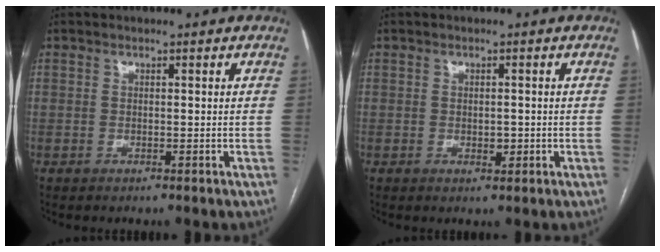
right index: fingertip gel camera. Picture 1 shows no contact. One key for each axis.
{"total": 1.8, "fx": -0.3, "fy": 0.9, "fz": 1.5, "tx": -0.025, "ty": -0.001, "tz": -0.001}